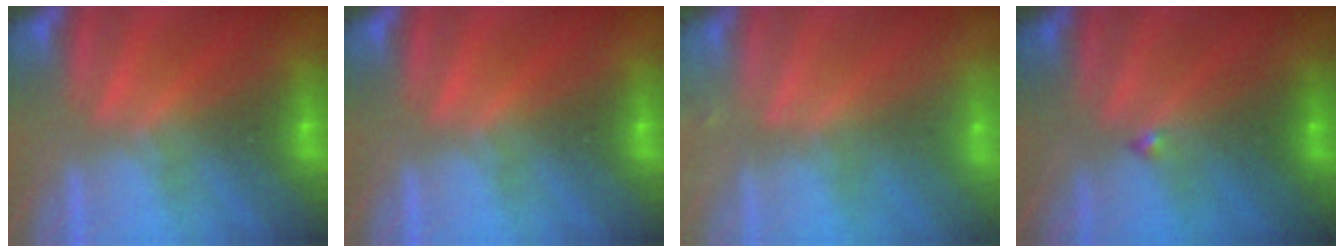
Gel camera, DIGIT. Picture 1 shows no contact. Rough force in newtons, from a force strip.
{"total": 0.0}
{"total": 2.4}
{"total": 1.9}